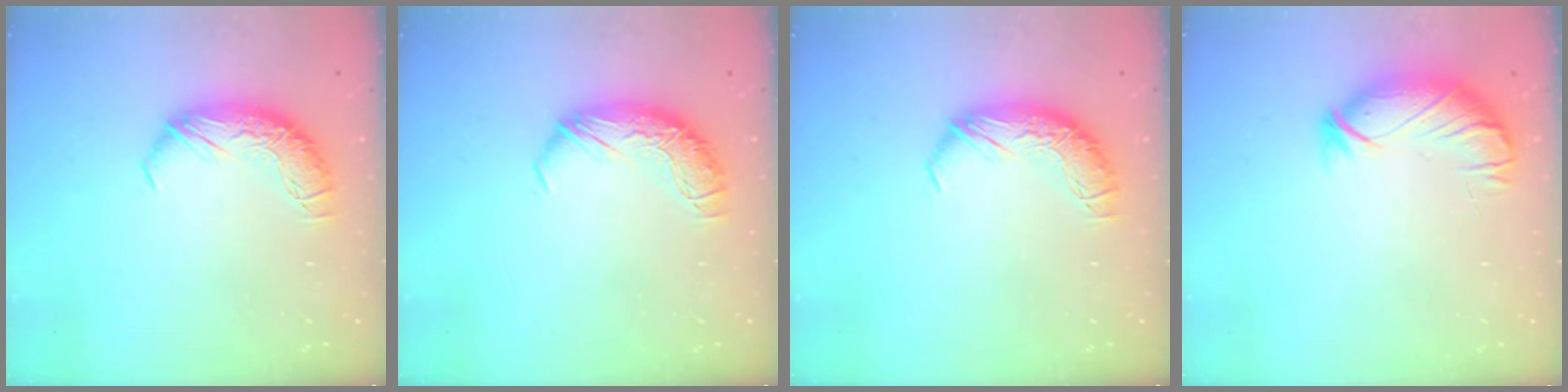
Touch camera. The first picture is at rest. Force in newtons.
{"total": 0.0}
{"total": 0.0}
{"total": 3.7, "press": 3.1, "slide": 2.0}